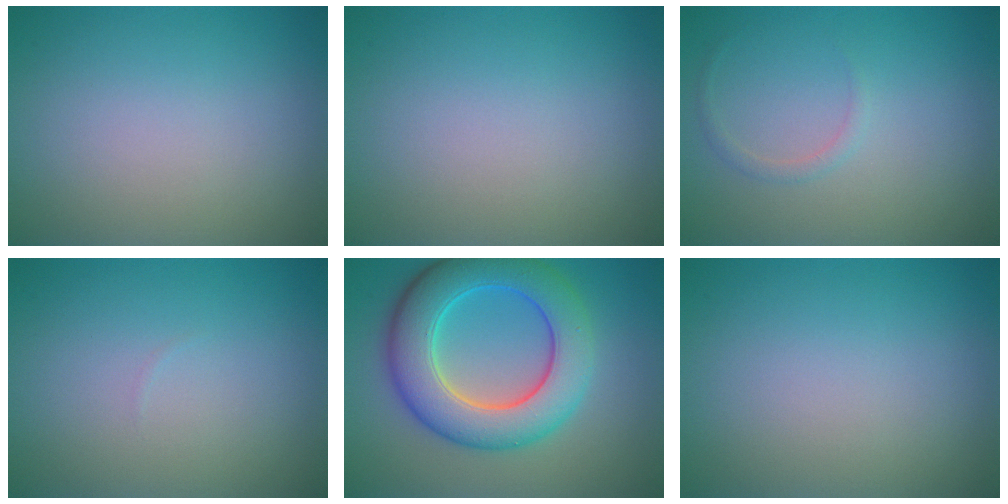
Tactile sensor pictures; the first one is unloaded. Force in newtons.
{"total": 0.0}
{"total": 0.8, "press": 0.8, "slide": 0.1}
{"total": 0.0}
{"total": 8.9, "press": 8.9, "slide": 0.3}
{"total": 0.0}